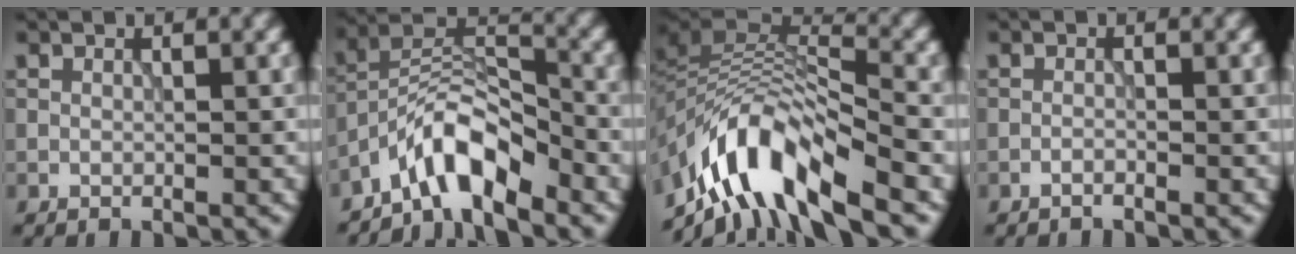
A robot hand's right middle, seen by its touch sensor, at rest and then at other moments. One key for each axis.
{"total": 6.0, "fx": -4.5, "fy": 1.8, "fz": 3.6, "tx": -0.058, "ty": 0.013, "tz": -0.090}
{"total": 9.5, "fx": -6.1, "fy": 3.6, "fz": 6.3, "tx": -0.095, "ty": 0.010, "tz": -0.120}
{"total": 0.6, "fx": -0.5, "fy": 0.0, "fz": 0.3, "tx": -0.004, "ty": 0.001, "tz": -0.011}